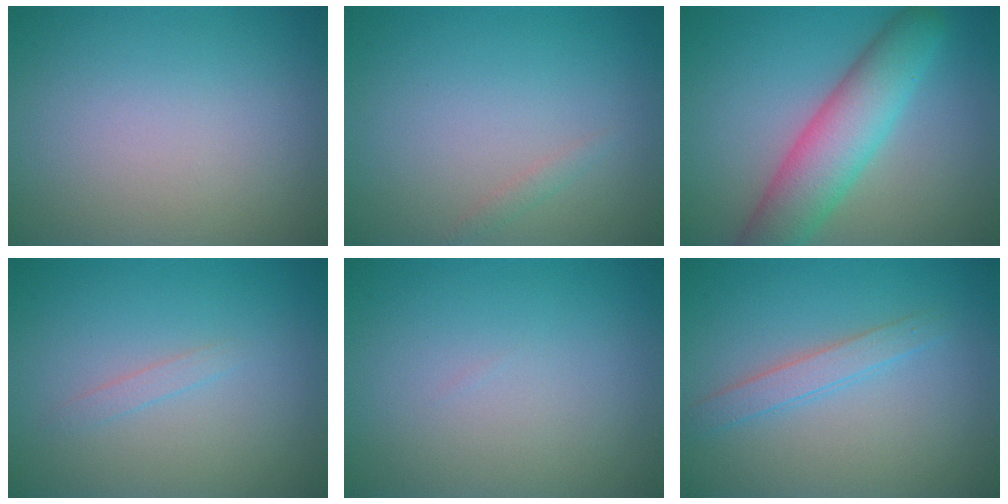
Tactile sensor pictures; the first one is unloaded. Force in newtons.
{"total": 0.7, "press": 0.7, "slide": 0.1}
{"total": 6.9, "press": 6.9, "slide": 0.3}
{"total": 0.8, "press": 0.8, "slide": 0.1}
{"total": 0.0}
{"total": 2.0, "press": 2.0, "slide": 0.2}